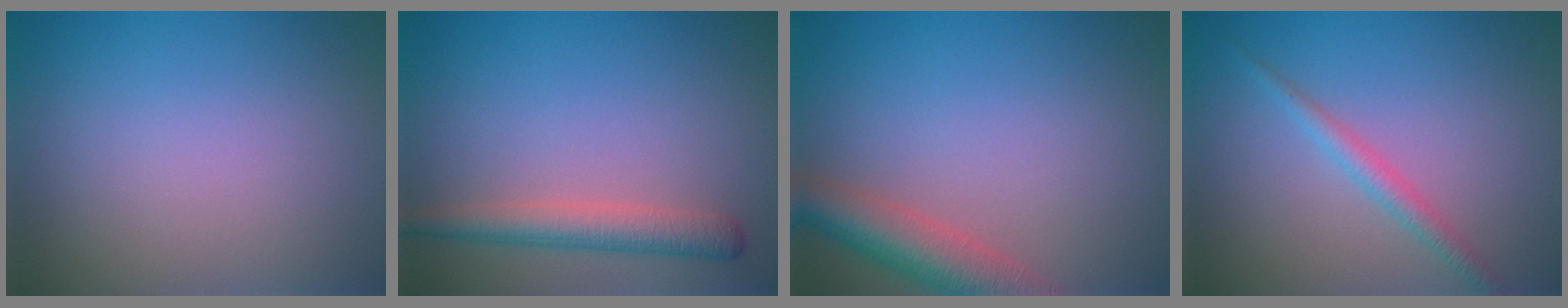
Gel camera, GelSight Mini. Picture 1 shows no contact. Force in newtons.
{"total": 3.3, "press": 3.3, "slide": 0.1}
{"total": 5.2, "press": 5.2, "slide": 0.3}
{"total": 1.9, "press": 1.9, "slide": 0.1}